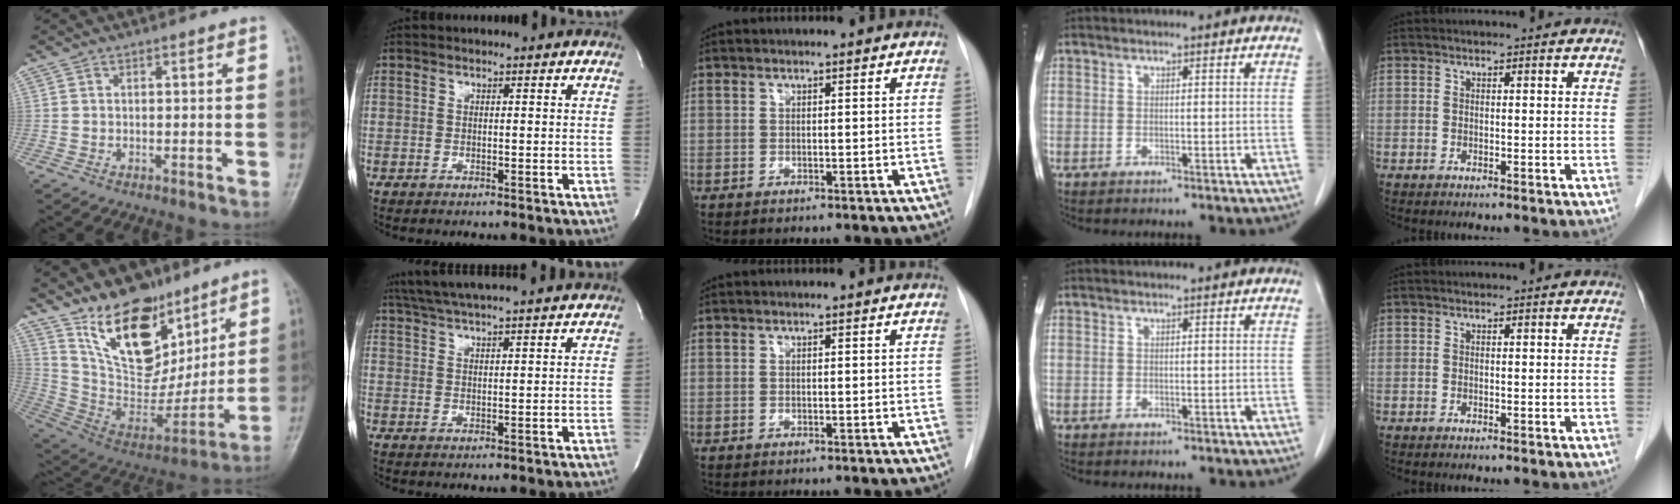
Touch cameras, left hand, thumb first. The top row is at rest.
{"thumb": {"total": 21.2, "force": [12.8, 11.9, 12.0], "torque": [-0.143, -0.072, 0.240]}, "index": {"total": 14.2, "force": [12.6, 0.3, 6.5], "torque": [-0.121, 0.028, 0.184]}}